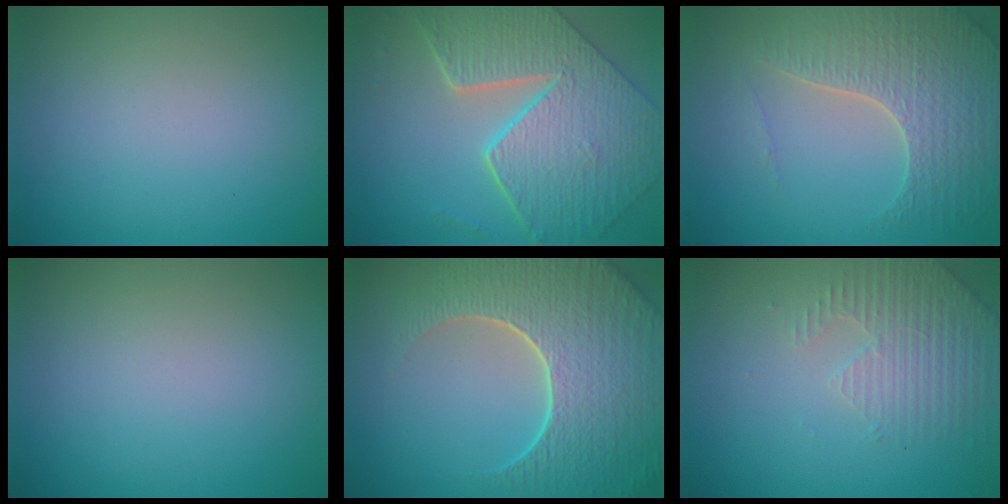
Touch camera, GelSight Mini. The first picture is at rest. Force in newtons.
{"total": 9.2, "press": 6.7, "slide": 6.3}
{"total": 4.9, "press": 4.5, "slide": 2.1}
{"total": 0.0}
{"total": 9.1, "press": 6.5, "slide": 6.3}
{"total": 3.5, "press": 3.4, "slide": 0.9}